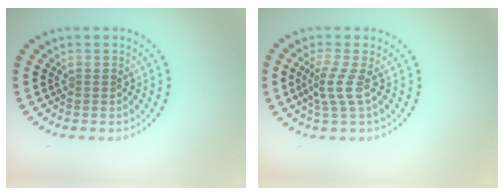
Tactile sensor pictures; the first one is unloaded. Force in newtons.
{"total": 2.3, "press": 1.5, "slide": 1.7}